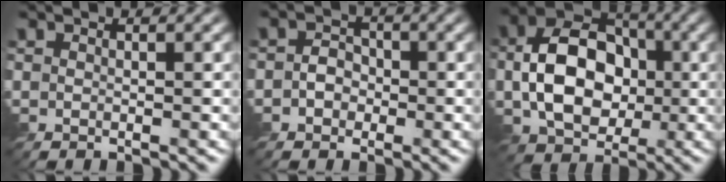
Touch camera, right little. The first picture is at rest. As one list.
[{"total": 2.2, "force": [-0.5, 1.9, 1.0], "torque": [0.002, 0.004, -0.016]}, {"total": 8.9, "force": [-0.4, 6.4, 6.2], "torque": [-0.117, 0.008, -0.013]}]